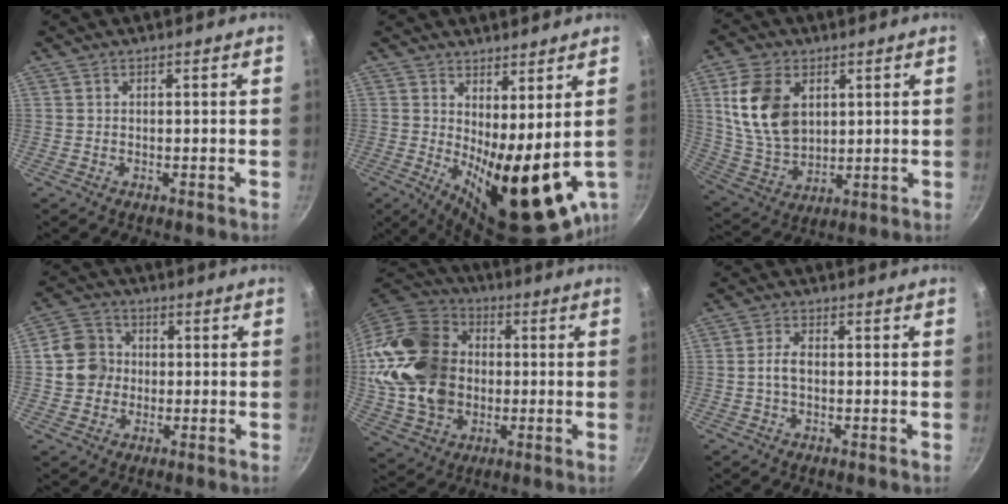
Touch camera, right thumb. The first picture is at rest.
{"total": 16.0, "force": [0.7, 5.8, 15.0], "torque": [-0.188, -0.030, 0.031]}
{"total": 14.3, "force": [4.0, 9.8, 9.7], "torque": [-0.164, -0.019, 0.090]}
{"total": 7.8, "force": [0.1, 7.1, 3.1], "torque": [-0.026, 0.013, -0.012]}
{"total": 24.0, "force": [0.6, 18.8, 14.9], "torque": [-0.270, 0.033, 0.019]}
{"total": 3.2, "force": [-0.3, 1.8, 2.6], "torque": [-0.049, 0.012, -0.010]}